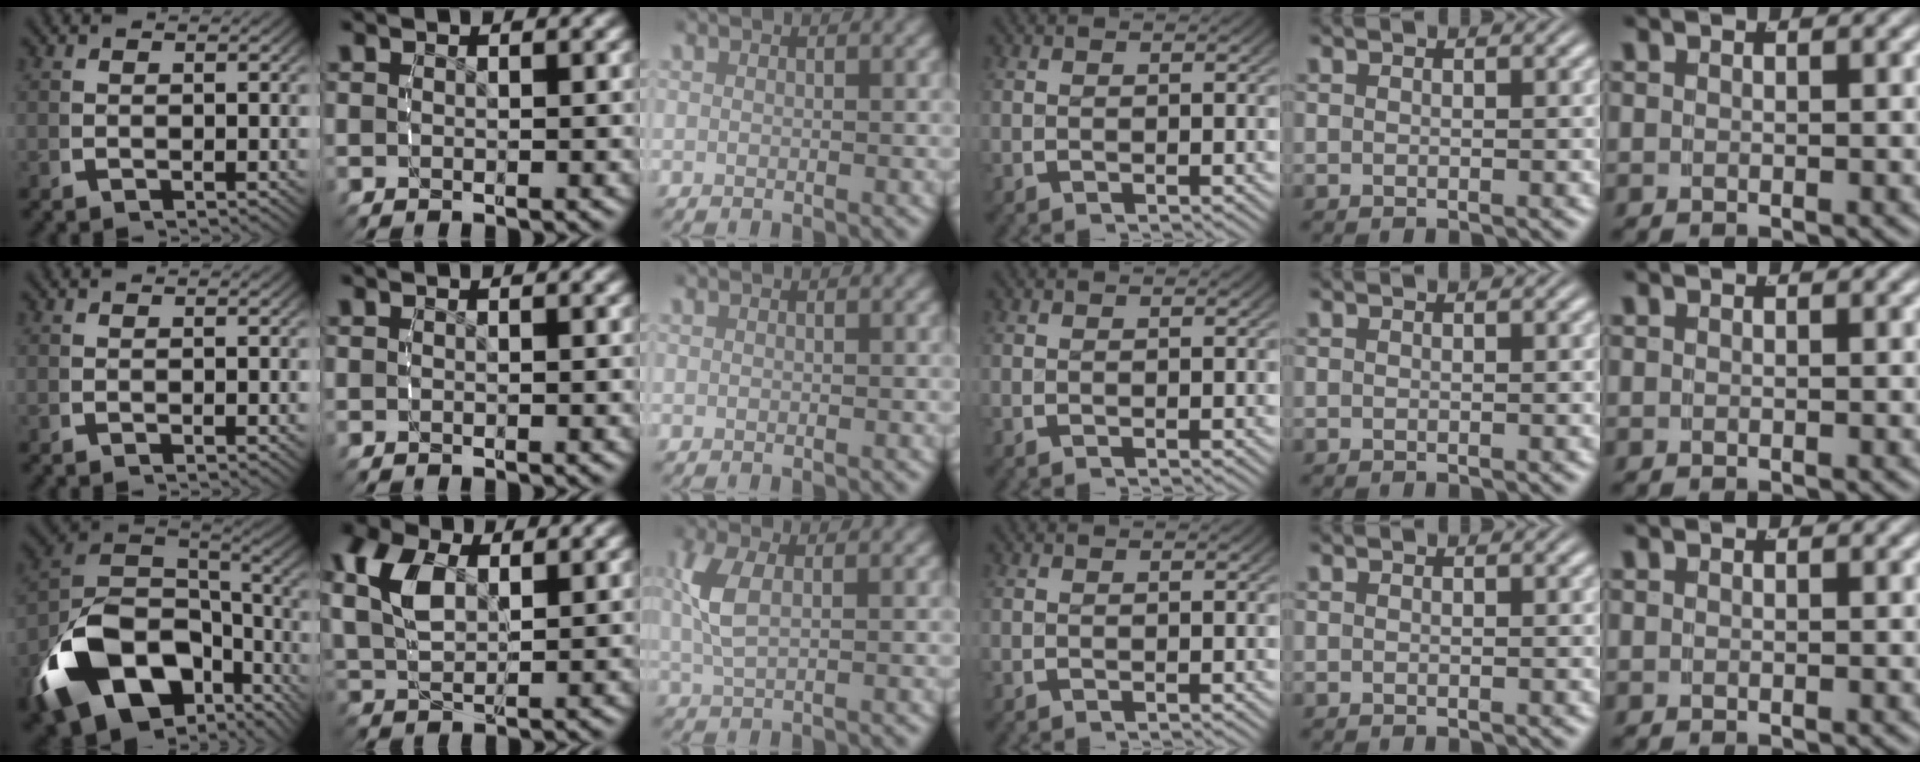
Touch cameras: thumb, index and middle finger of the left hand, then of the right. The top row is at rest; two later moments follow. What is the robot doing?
{"motion": "grasp_and_lifting", "object": "ethernet cable"}